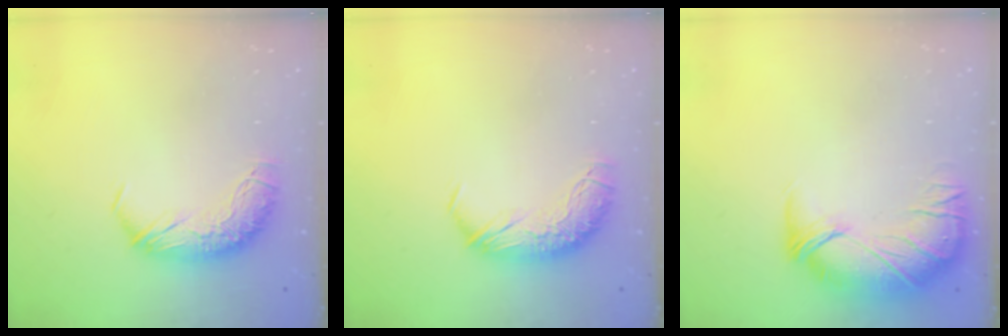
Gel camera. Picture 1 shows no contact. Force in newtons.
{"total": 0.0}
{"total": 2.7, "press": 0.2, "slide": 2.7}